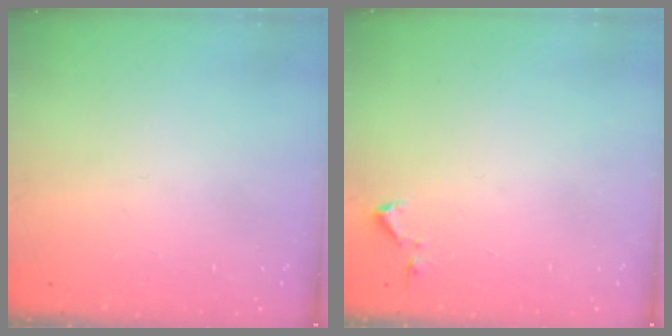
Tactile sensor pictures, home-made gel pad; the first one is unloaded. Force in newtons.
{"total": 3.5, "press": 3.4, "slide": 0.6}